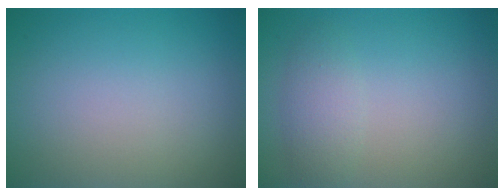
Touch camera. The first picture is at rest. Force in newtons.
{"total": 2.1, "press": 2.1, "slide": 0.1}